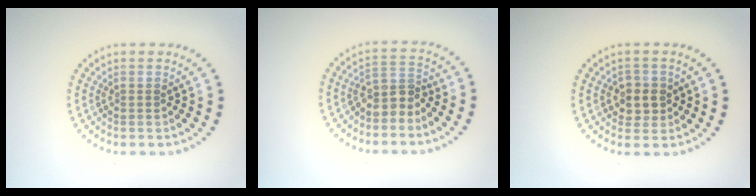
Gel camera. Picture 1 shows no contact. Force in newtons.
{"total": 2.6, "press": 2.0, "slide": 1.7}
{"total": 2.5, "press": 2.3, "slide": 0.9}